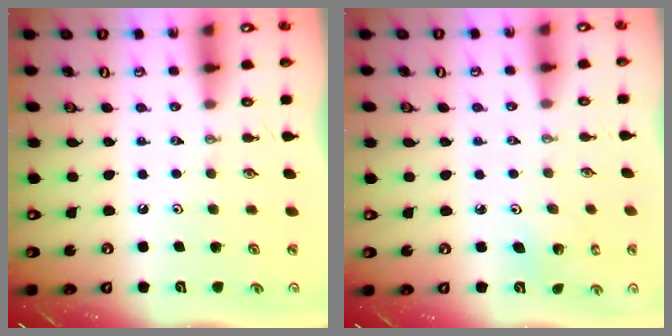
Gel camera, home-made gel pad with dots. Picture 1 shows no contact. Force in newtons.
{"total": 3.0, "press": 3.0, "slide": 0.2}